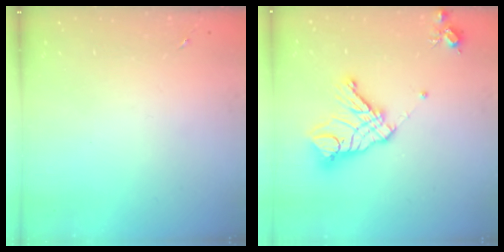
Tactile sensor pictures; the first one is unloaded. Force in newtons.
{"total": 17.6, "press": 17.5, "slide": 1.9}